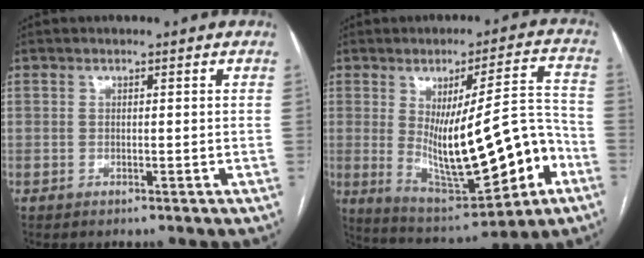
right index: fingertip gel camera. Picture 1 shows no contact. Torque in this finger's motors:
{"motor_torque": [2.01, -0.12, 0.63, 0.21]}